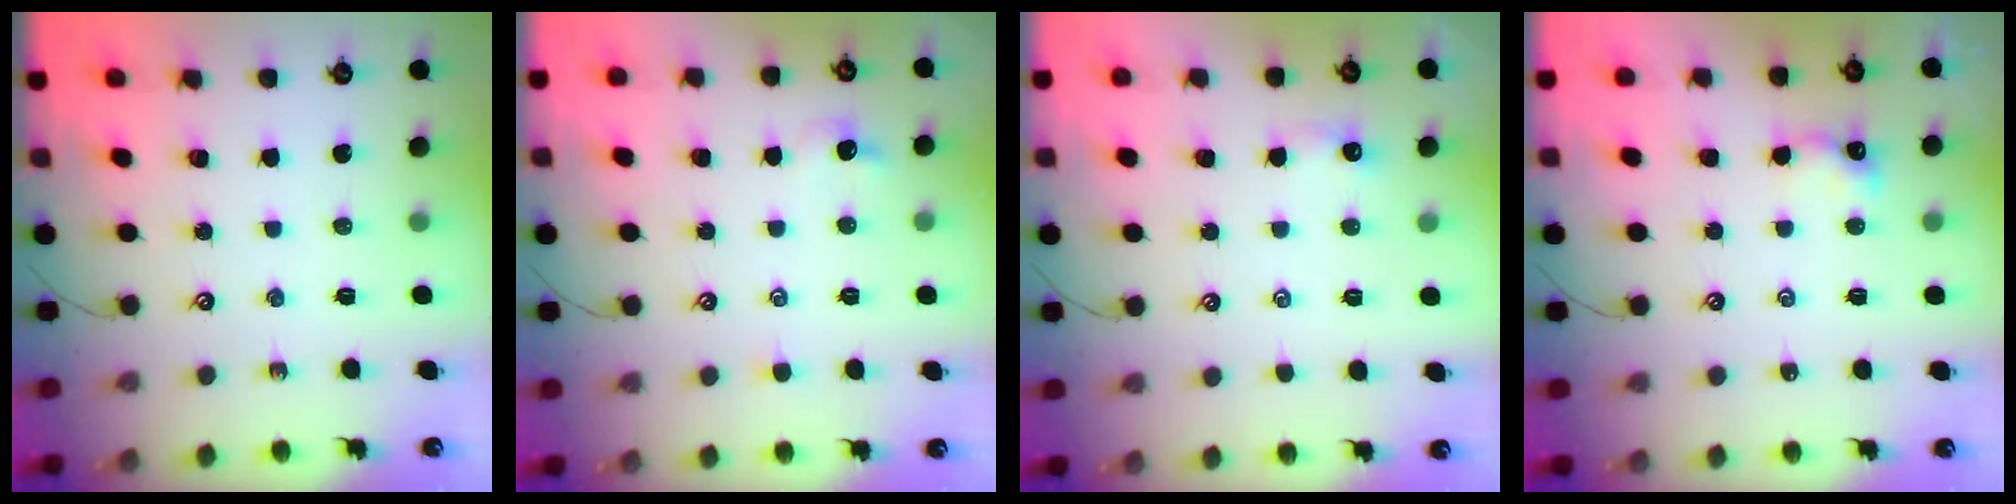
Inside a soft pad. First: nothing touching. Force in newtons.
{"total": 0.9, "press": 0.8, "slide": 0.4}
{"total": 1.9, "press": 1.9, "slide": 0.4}
{"total": 2.2, "press": 2.1, "slide": 0.5}